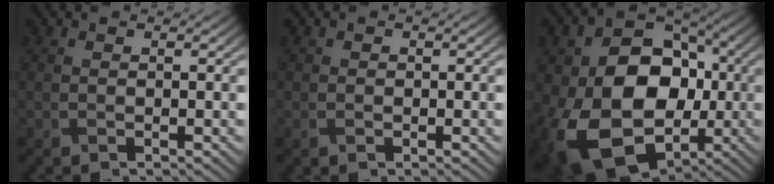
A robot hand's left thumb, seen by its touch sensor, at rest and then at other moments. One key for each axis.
{"total": 0.7, "fx": -0.3, "fy": 0.5, "fz": 0.4, "tx": -0.007, "ty": -0.003, "tz": -0.005}
{"total": 19.5, "fx": -3.8, "fy": 14.2, "fz": 12.8, "tx": -0.241, "ty": -0.037, "tz": -0.046}